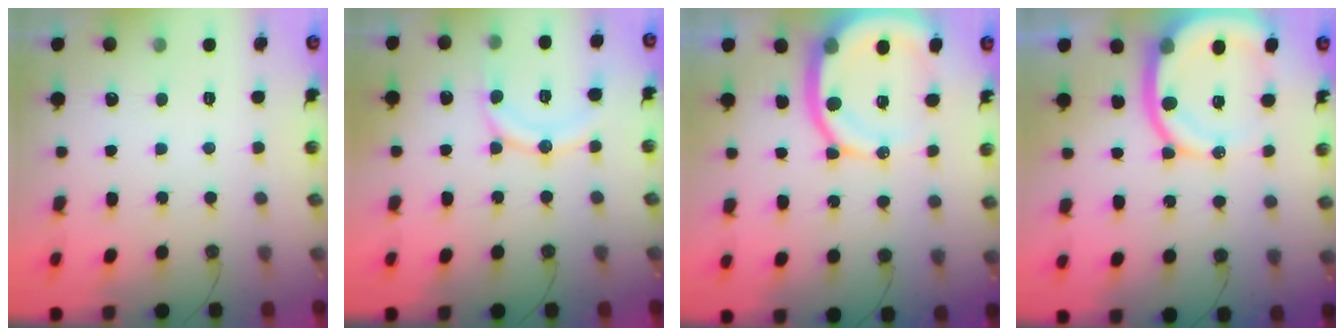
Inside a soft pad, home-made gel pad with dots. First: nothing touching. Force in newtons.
{"total": 12.2, "press": 12.1, "slide": 1.2}
{"total": 14.2, "press": 14.1, "slide": 1.9}
{"total": 13.6, "press": 13.5, "slide": 1.6}